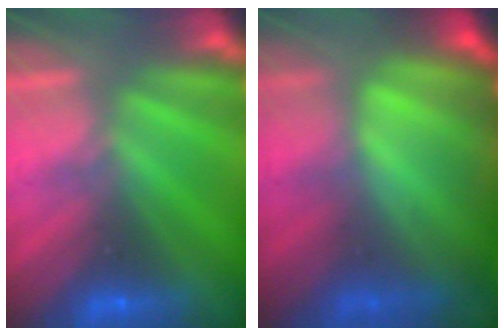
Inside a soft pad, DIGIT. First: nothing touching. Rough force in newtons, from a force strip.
{"total": 8.3}